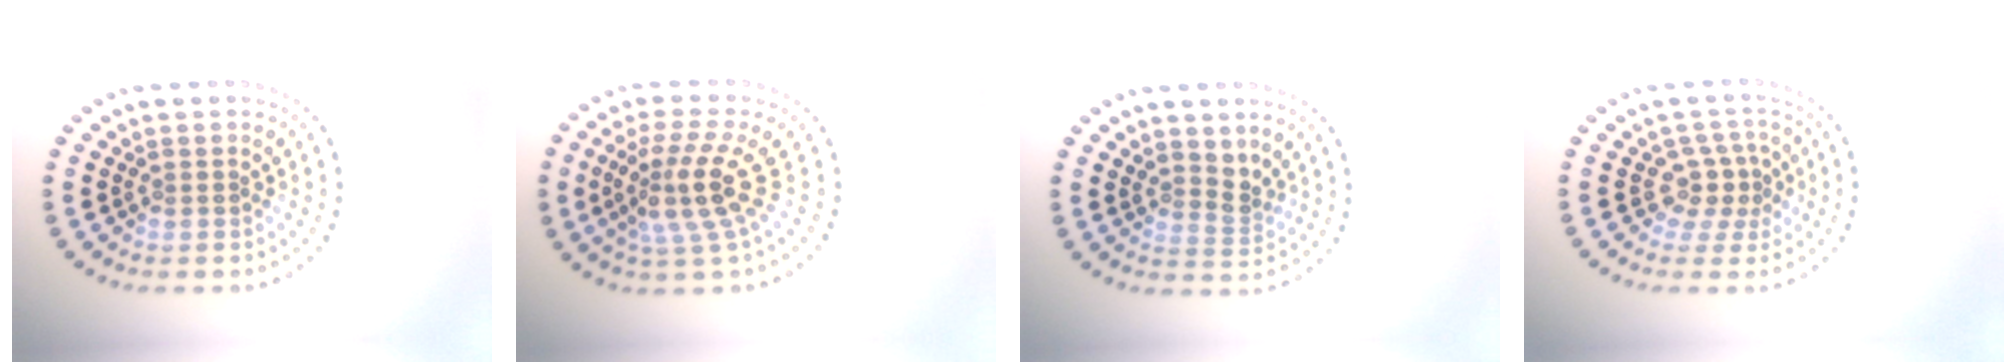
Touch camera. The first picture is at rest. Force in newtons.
{"total": 4.4, "press": 3.2, "slide": 3.0}
{"total": 2.1, "press": 1.6, "slide": 1.5}
{"total": 2.6, "press": 1.9, "slide": 1.8}